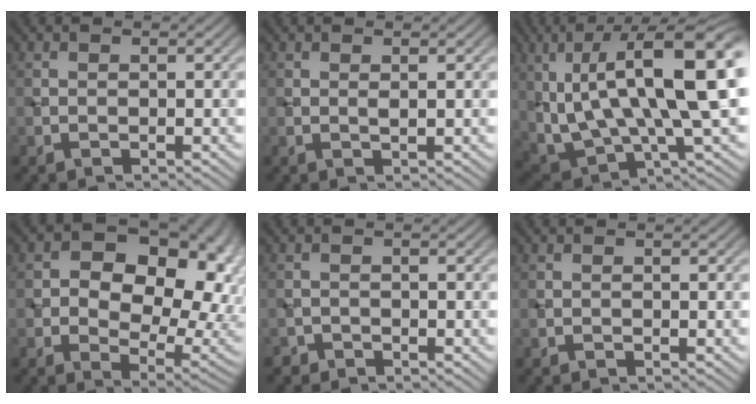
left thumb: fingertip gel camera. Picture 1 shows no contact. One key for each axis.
{"total": 0.8, "fx": 0.3, "fy": 0.0, "fz": 0.7, "tx": -0.017, "ty": 0.001, "tz": 0.005}
{"total": 17.2, "fx": 3.2, "fy": 6.6, "fz": 15.5, "tx": -0.272, "ty": 0.005, "tz": 0.058}
{"total": 16.2, "fx": 3.6, "fy": 10.9, "fz": 11.4, "tx": -0.150, "ty": 0.017, "tz": 0.067}
{"total": 1.1, "fx": -0.9, "fy": 0.5, "fz": -0.2, "tx": 0.006, "ty": 0.000, "tz": -0.020}
{"total": 0.0}